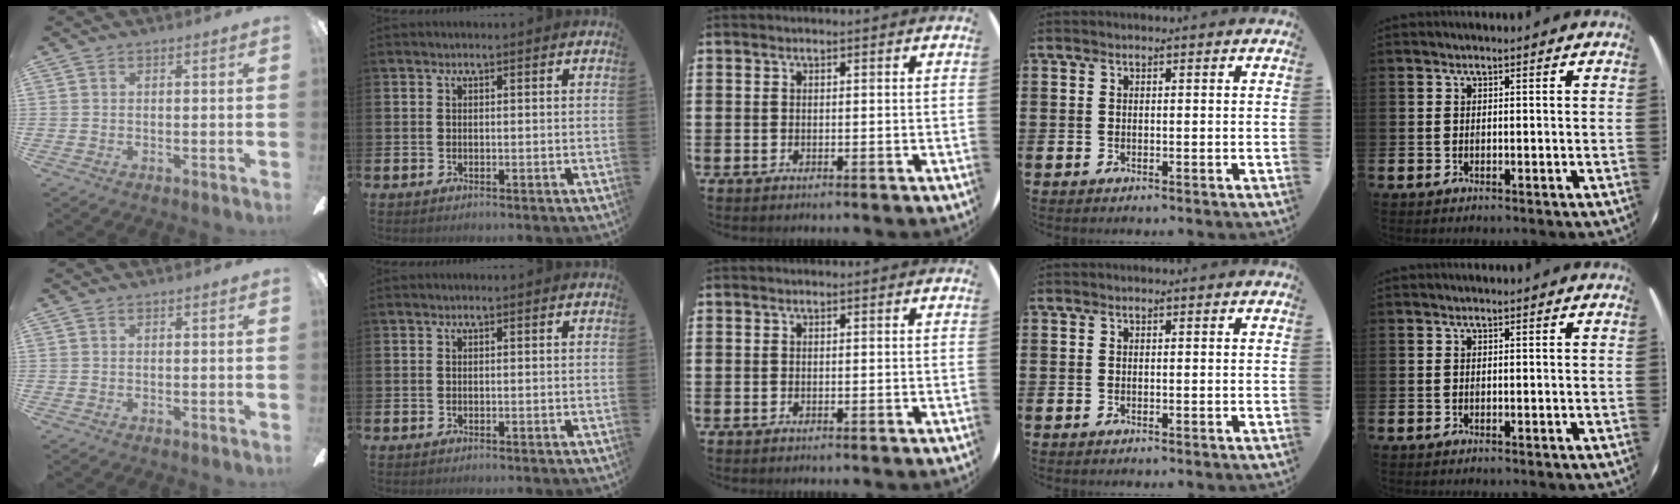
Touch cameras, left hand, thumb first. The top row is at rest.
{}